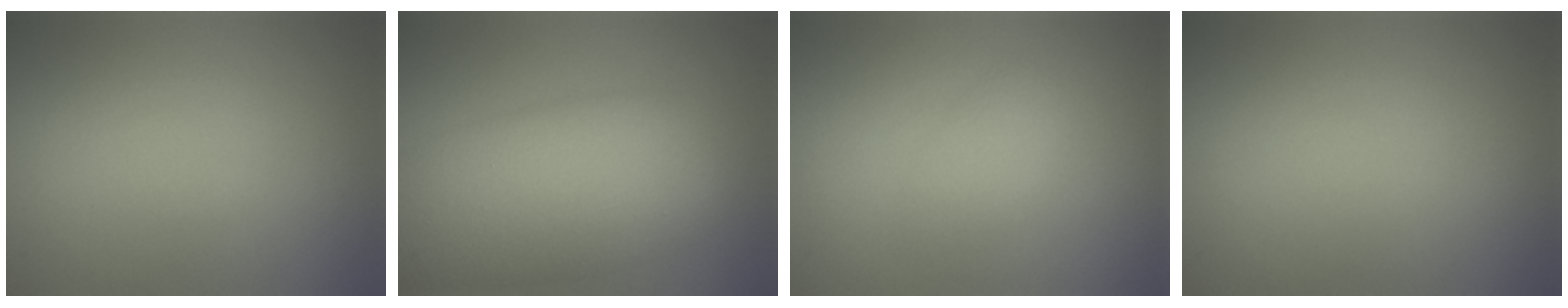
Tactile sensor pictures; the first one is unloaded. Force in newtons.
{"total": 9.2, "press": 9.2, "slide": 0.1}
{"total": 1.3, "press": 1.3, "slide": 0.1}
{"total": 0.0}